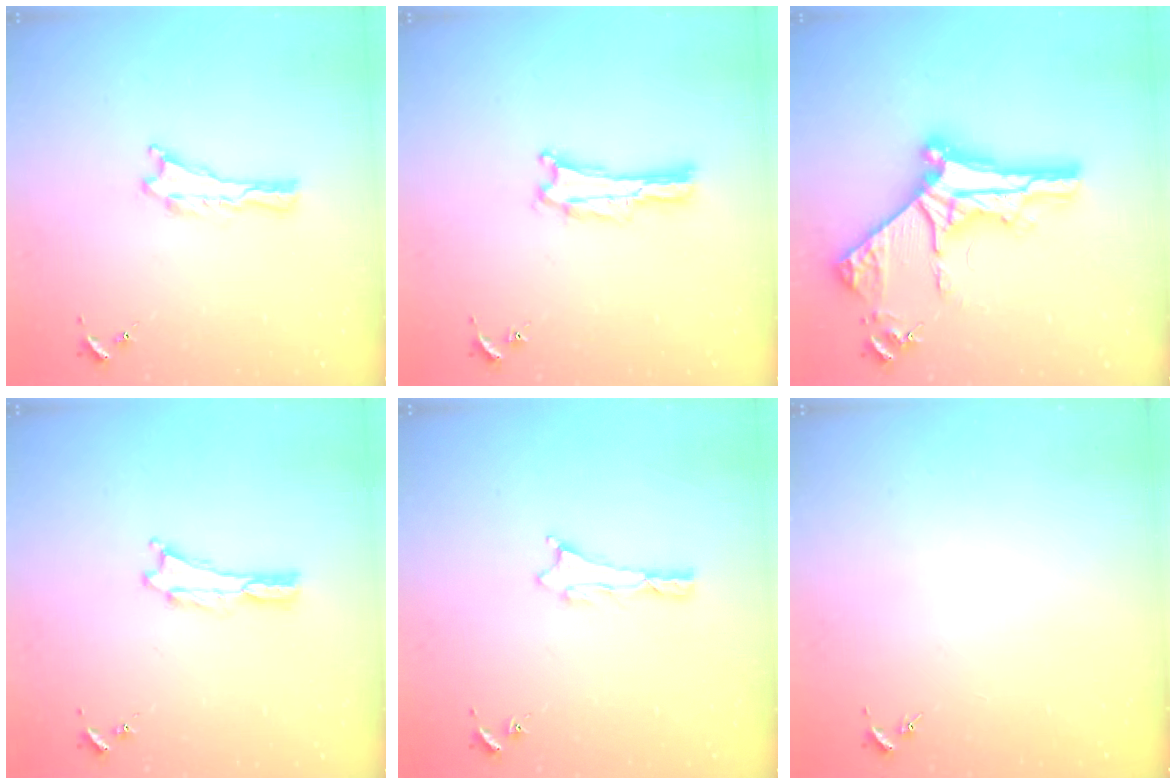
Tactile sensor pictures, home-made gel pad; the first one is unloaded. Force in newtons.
{"total": 0.0}
{"total": 10.5, "press": 10.5, "slide": 1.2}
{"total": 0.0}
{"total": 0.8, "press": 0.8, "slide": 0.2}
{"total": 0.0}